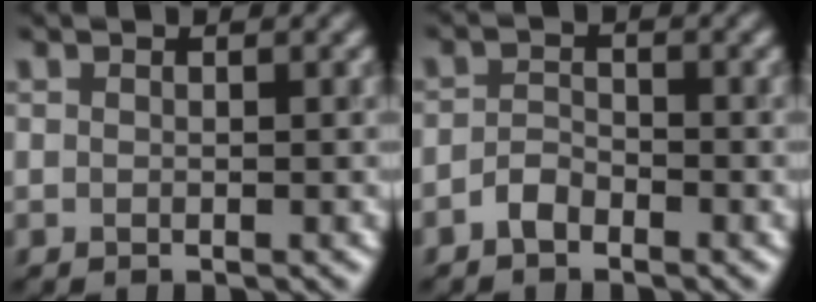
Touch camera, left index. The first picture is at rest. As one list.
[{"total": 1.5, "force": [-1.2, 0.7, 0.7], "torque": [-0.013, 0.009, -0.026]}]